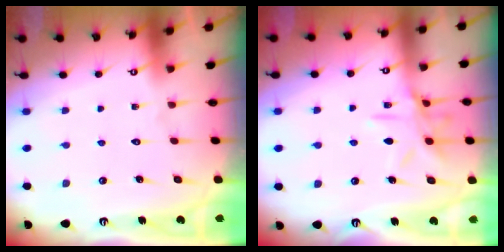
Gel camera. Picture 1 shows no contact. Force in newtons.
{"total": 10.5, "press": 10.4, "slide": 0.7}